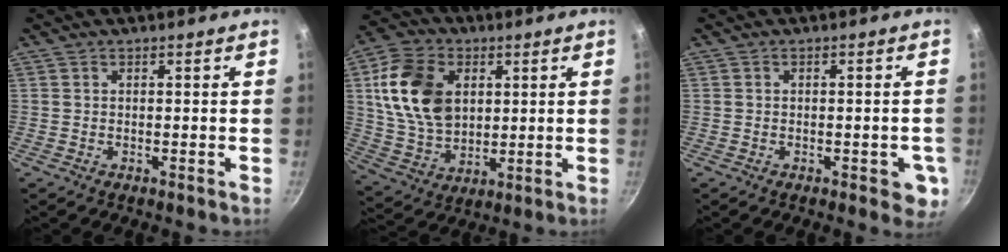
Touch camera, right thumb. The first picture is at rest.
{"total": 17.2, "force": [3.9, 12.3, 11.3], "torque": [-0.190, -0.008, 0.078]}
{"total": 5.2, "force": [-1.6, 2.5, 4.3], "torque": [-0.027, 0.007, -0.019]}